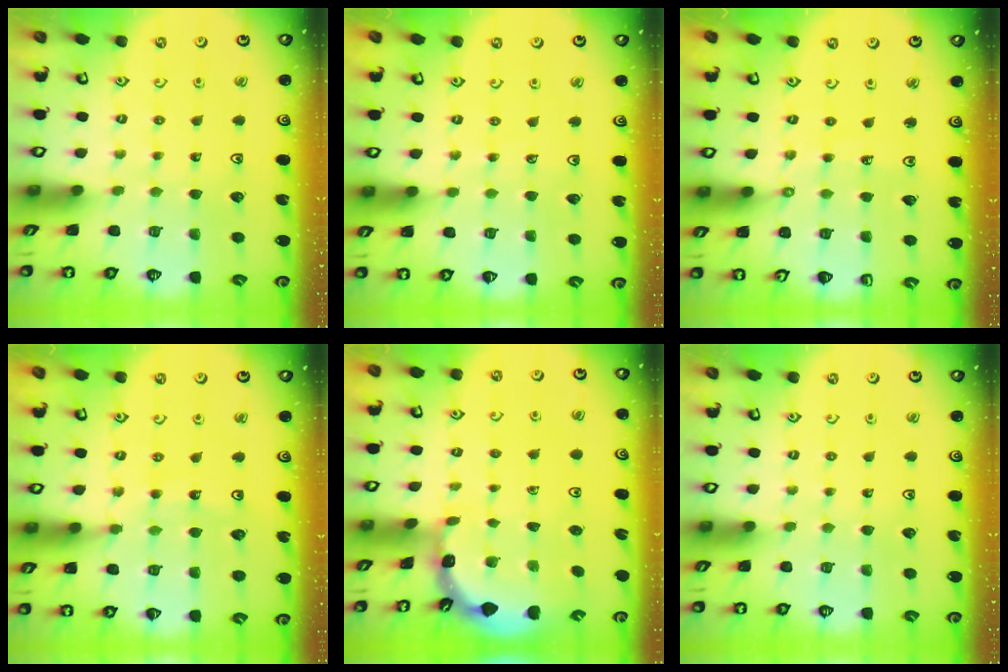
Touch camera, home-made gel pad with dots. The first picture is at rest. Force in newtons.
{"total": 3.5, "press": 3.4, "slide": 0.8}
{"total": 3.7, "press": 3.7, "slide": 0.1}
{"total": 11.9, "press": 11.5, "slide": 3.3}
{"total": 1.7, "press": 1.7, "slide": 0.1}
{"total": 0.0}